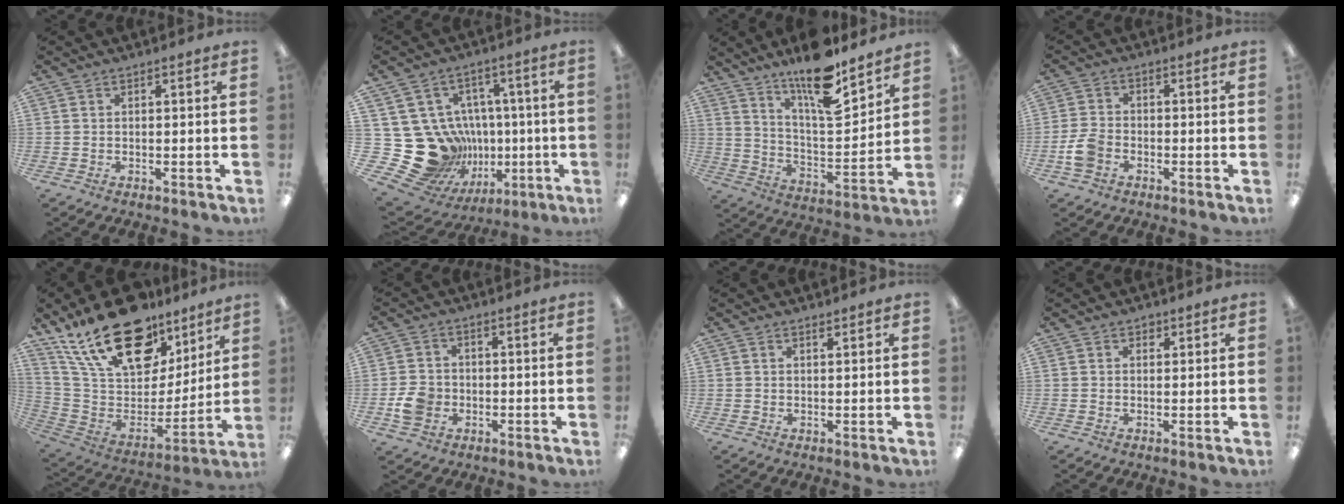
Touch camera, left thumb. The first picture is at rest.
{"total": 23.4, "force": [-3.1, 20.6, 10.6], "torque": [-0.217, -0.011, 0.015]}
{"total": 15.5, "force": [12.1, 4.1, 8.7], "torque": [-0.148, -0.084, 0.204]}
{"total": 5.5, "force": [-2.5, 3.8, 3.1], "torque": [-0.066, 0.012, -0.049]}
{"total": 25.3, "force": [17.5, 12.4, 13.5], "torque": [-0.237, -0.105, 0.313]}
{"total": 5.8, "force": [-1.8, 4.9, 2.7], "torque": [-0.049, 0.006, -0.032]}
{"total": 0.9, "force": [0.9, 0.1, 0.3], "torque": [-0.007, -0.001, 0.016]}
{"total": 1.3, "force": [0.8, 0.9, 0.4], "torque": [-0.001, 0.000, 0.013]}